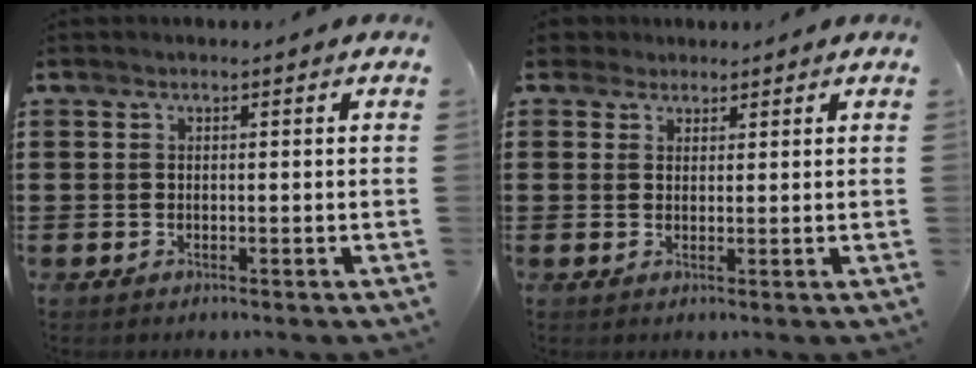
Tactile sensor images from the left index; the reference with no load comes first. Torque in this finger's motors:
{"motor_torque": [0.47, -0.31, 0.04, 0.01]}